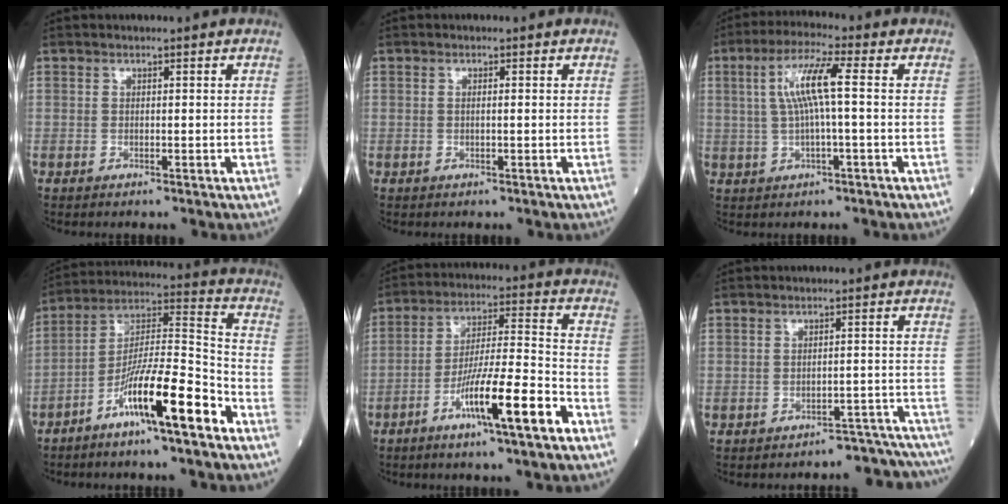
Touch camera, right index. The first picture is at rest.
{"total": 0.6, "force": [0.0, 0.0, 0.6], "torque": [-0.012, 0.001, -0.002]}
{"total": 7.7, "force": [1.1, 0.4, 7.6], "torque": [-0.153, 0.017, 0.020]}
{"total": 14.3, "force": [-7.9, 1.1, 11.9], "torque": [-0.213, -0.003, -0.145]}
{"total": 13.3, "force": [-6.9, 0.3, 11.4], "torque": [-0.197, -0.005, -0.121]}
{"total": 9.6, "force": [-9.5, 1.4, -0.4], "torque": [0.034, 0.038, -0.104]}